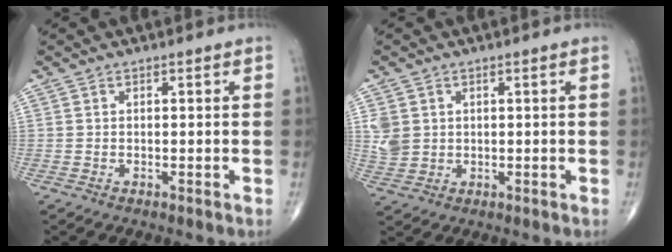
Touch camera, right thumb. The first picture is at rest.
{"total": 4.6, "force": [1.0, 3.9, 2.2], "torque": [-0.038, -0.002, 0.027]}